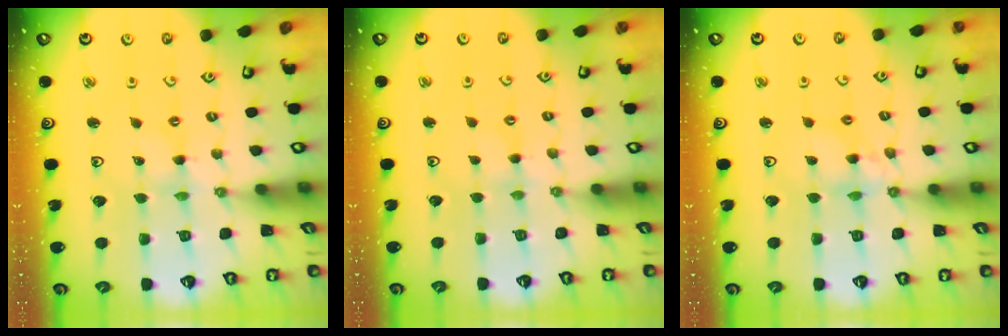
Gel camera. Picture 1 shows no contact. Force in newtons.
{"total": 1.8, "press": 1.8, "slide": 0.4}
{"total": 6.0, "press": 6.0, "slide": 0.5}